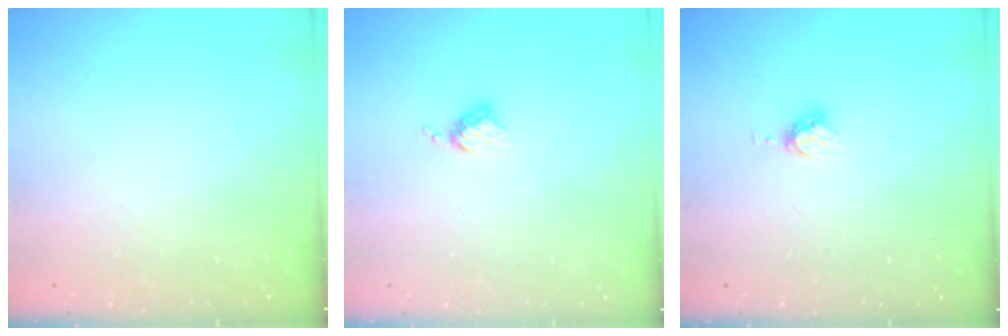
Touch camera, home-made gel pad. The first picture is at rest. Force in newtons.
{"total": 3.5, "press": 3.5, "slide": 0.4}
{"total": 4.5, "press": 4.5, "slide": 0.0}